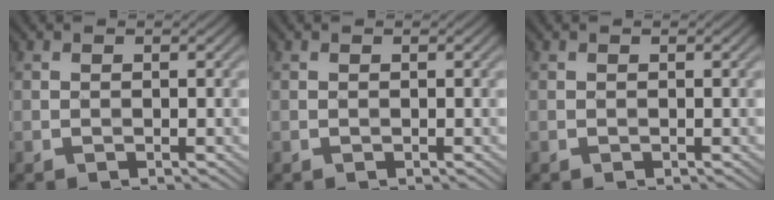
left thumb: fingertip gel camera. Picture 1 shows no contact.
{"total": 0.0}
{"total": 0.0}